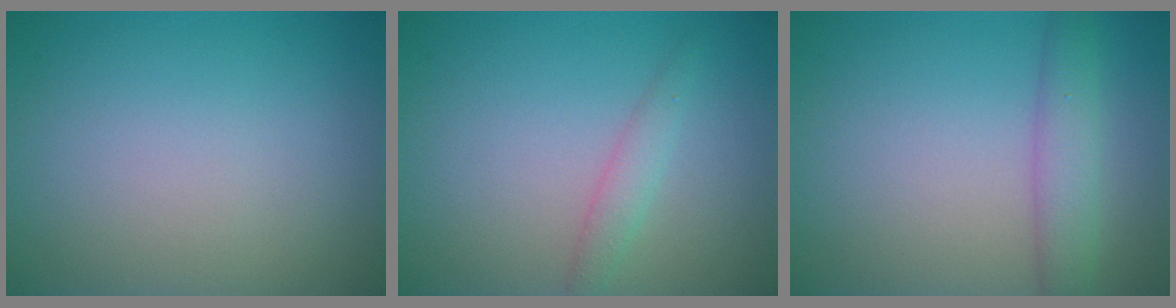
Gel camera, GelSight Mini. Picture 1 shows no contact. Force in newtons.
{"total": 1.6, "press": 1.6, "slide": 0.0}
{"total": 3.0, "press": 3.0, "slide": 0.2}